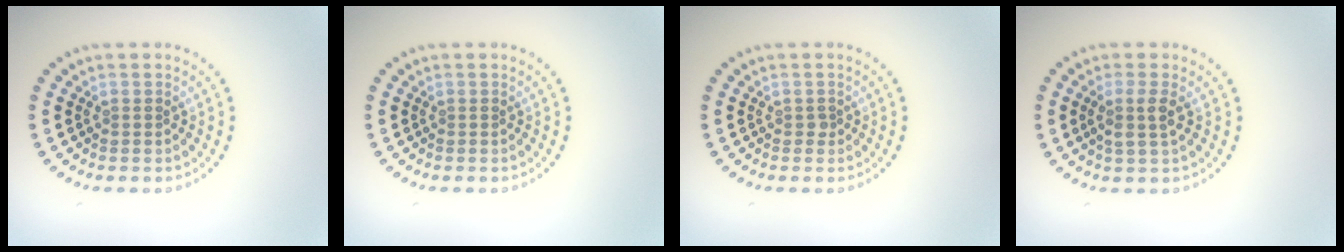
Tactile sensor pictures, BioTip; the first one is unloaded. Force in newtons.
{"total": 0.0}
{"total": 0.6, "press": 0.4, "slide": 0.4}
{"total": 2.1, "press": 1.8, "slide": 0.9}